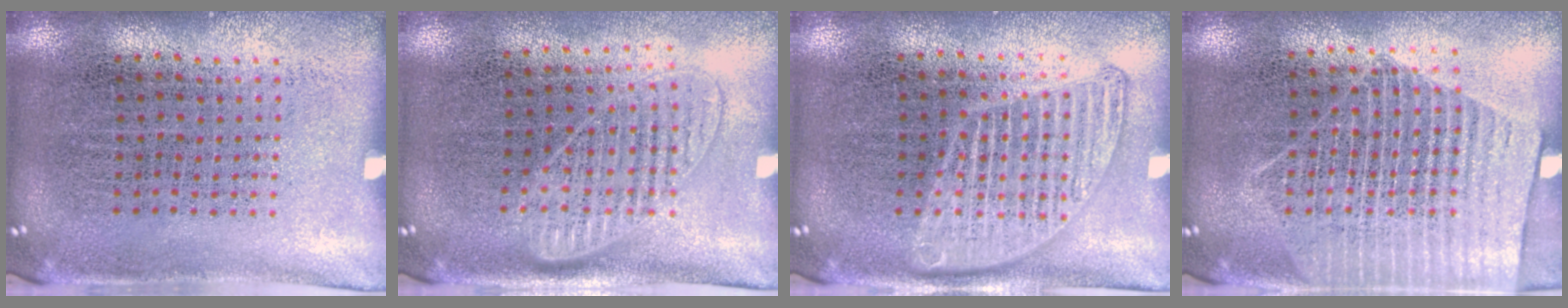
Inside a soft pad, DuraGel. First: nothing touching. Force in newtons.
{"total": 1.3, "press": 1.2, "slide": 0.5}
{"total": 1.3, "press": 1.3, "slide": 0.2}
{"total": 1.7, "press": 1.5, "slide": 0.8}